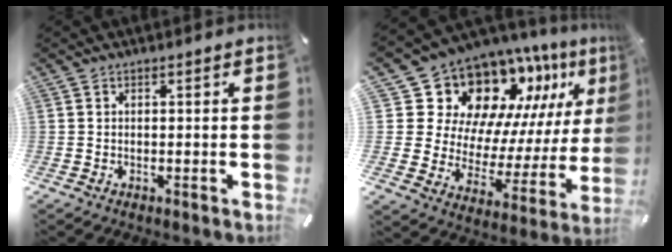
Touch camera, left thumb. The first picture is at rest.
{"total": 17.2, "force": [13.0, 10.0, 5.2], "torque": [-0.088, -0.131, 0.239]}